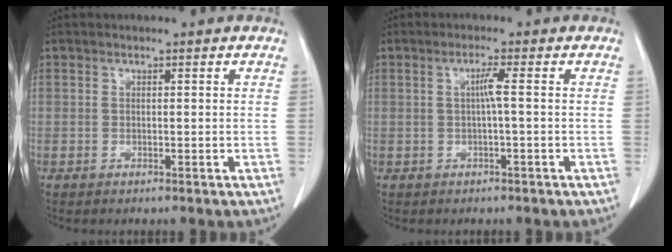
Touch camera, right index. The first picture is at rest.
{"total": 2.0, "force": [0.0, -0.4, 1.9], "torque": [-0.036, 0.003, 0.000]}